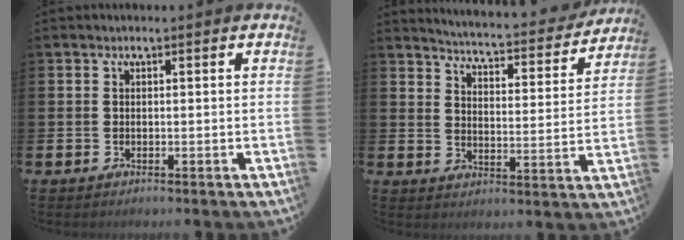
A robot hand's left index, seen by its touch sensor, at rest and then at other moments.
{"total": 4.5, "force": [4.5, 0.2, 0.9], "torque": [-0.034, -0.042, 0.068]}